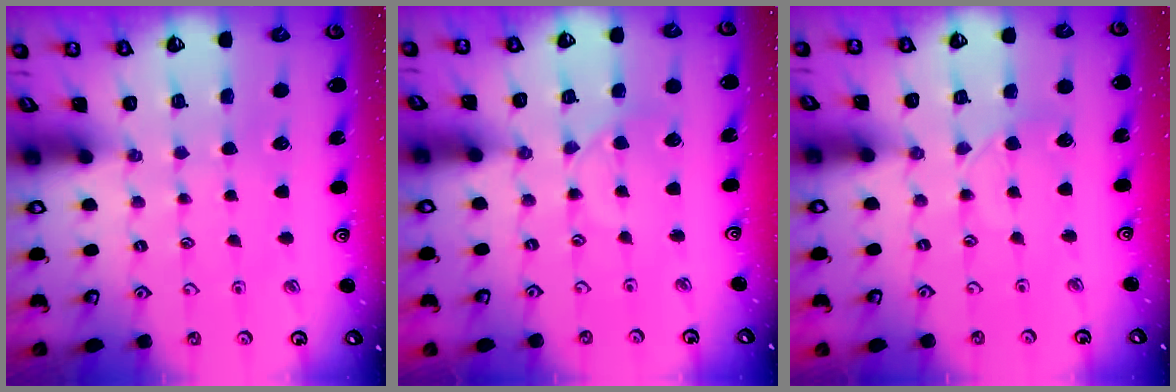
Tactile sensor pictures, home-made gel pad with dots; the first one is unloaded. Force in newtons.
{"total": 1.5, "press": 1.5, "slide": 0.4}
{"total": 3.2, "press": 3.2, "slide": 0.4}